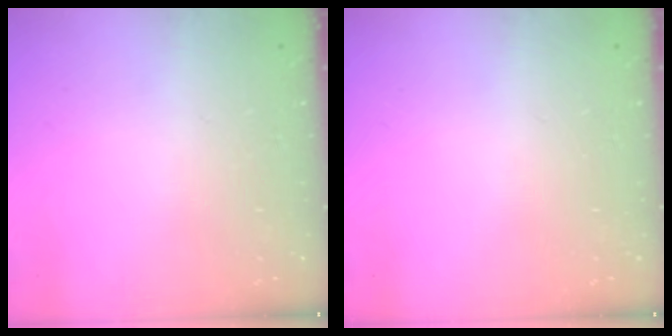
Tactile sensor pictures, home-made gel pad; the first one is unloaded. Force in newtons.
{"total": 0.0}